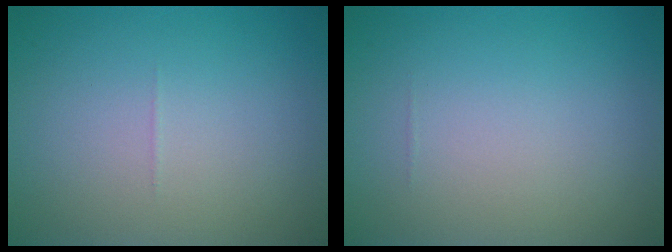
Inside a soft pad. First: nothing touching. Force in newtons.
{"total": 0.0}